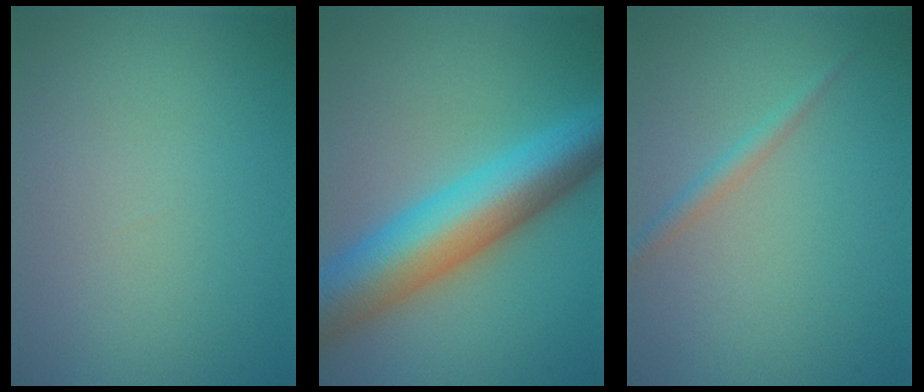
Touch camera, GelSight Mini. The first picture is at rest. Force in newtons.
{"total": 10.5, "press": 10.5, "slide": 0.1}
{"total": 1.4, "press": 1.4, "slide": 0.1}